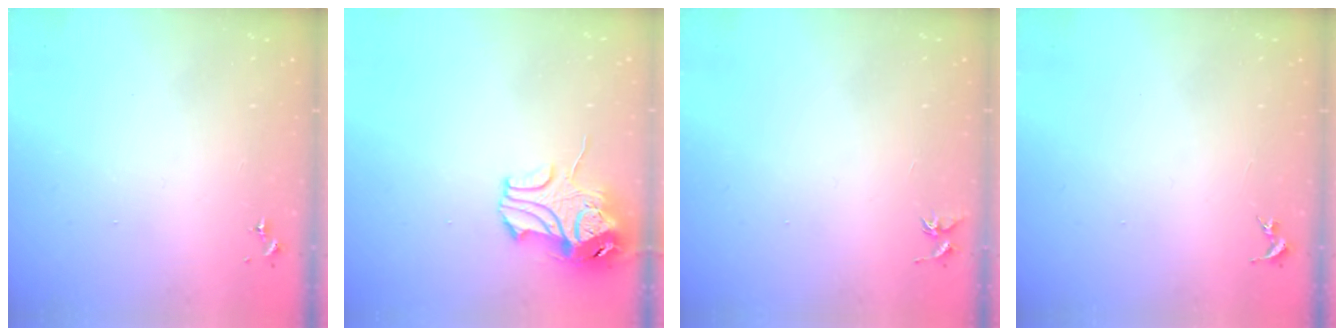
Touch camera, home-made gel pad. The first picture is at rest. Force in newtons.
{"total": 10.5, "press": 10.4, "slide": 1.5}
{"total": 3.7, "press": 3.7, "slide": 0.4}
{"total": 0.0}